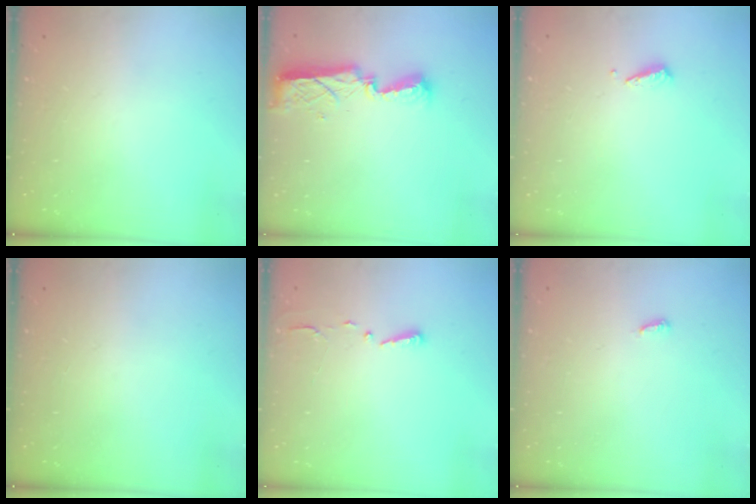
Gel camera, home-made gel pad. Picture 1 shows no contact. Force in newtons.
{"total": 8.2, "press": 8.2, "slide": 0.4}
{"total": 2.9, "press": 2.9, "slide": 0.4}
{"total": 0.0}
{"total": 2.7, "press": 2.7, "slide": 0.4}
{"total": 2.9, "press": 2.9, "slide": 0.3}